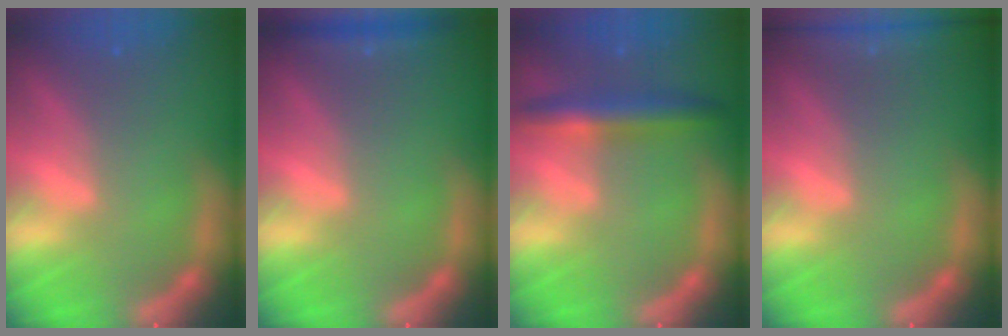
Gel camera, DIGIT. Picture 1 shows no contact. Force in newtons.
{"total": 1.9}
{"total": 4.4}
{"total": 7.9}